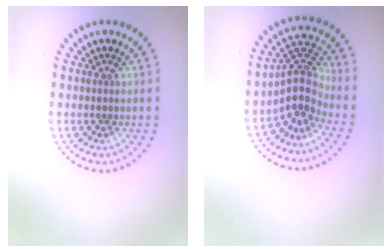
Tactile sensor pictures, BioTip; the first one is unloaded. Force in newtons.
{"total": 3.9, "press": 3.2, "slide": 2.3}